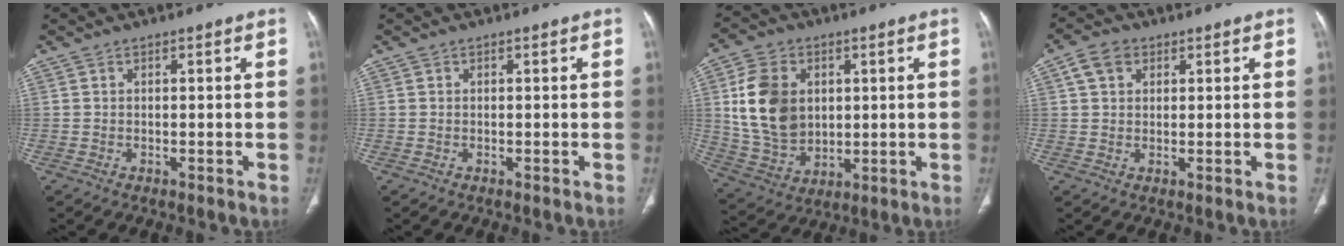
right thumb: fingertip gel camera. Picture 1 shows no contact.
{"total": 0.0}
{"total": 15.0, "force": [3.0, 11.1, 9.6], "torque": [-0.155, -0.010, 0.069]}
{"total": 4.6, "force": [1.9, 3.4, 2.4], "torque": [-0.034, 0.005, 0.036]}